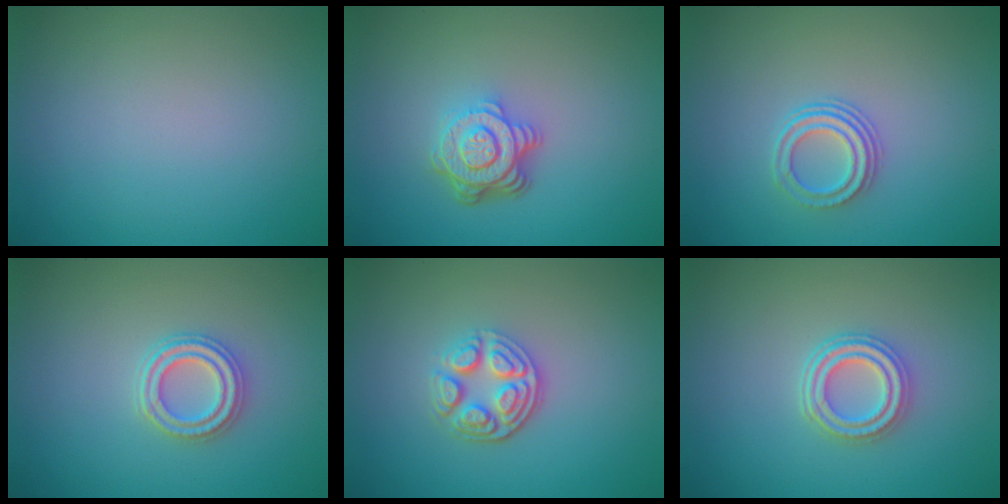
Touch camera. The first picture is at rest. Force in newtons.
{"total": 4.7, "press": 3.4, "slide": 3.3}
{"total": 2.8, "press": 2.2, "slide": 1.8}
{"total": 2.7, "press": 2.5, "slide": 0.9}
{"total": 3.9, "press": 3.2, "slide": 2.3}
{"total": 3.6, "press": 3.0, "slide": 2.0}